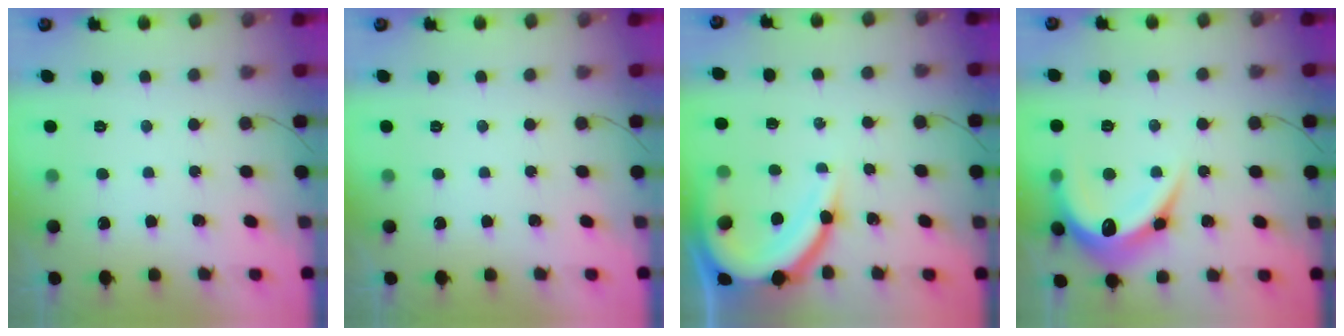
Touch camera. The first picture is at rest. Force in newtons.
{"total": 0.0}
{"total": 11.5, "press": 11.5, "slide": 1.1}
{"total": 15.6, "press": 15.6, "slide": 0.4}